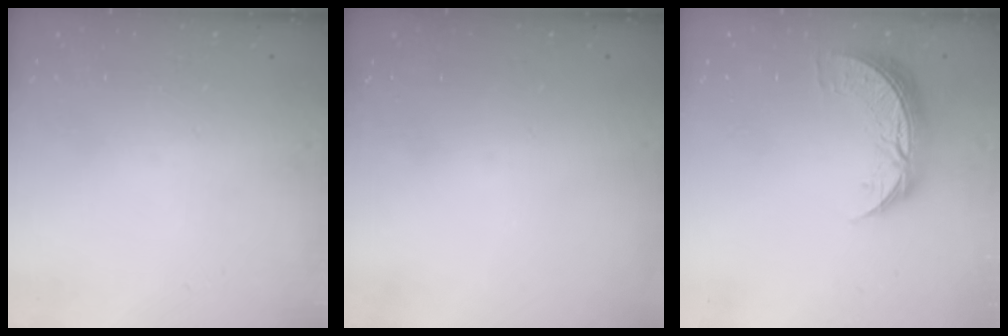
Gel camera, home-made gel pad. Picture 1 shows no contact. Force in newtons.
{"total": 0.0}
{"total": 9.0, "press": 9.0, "slide": 0.7}